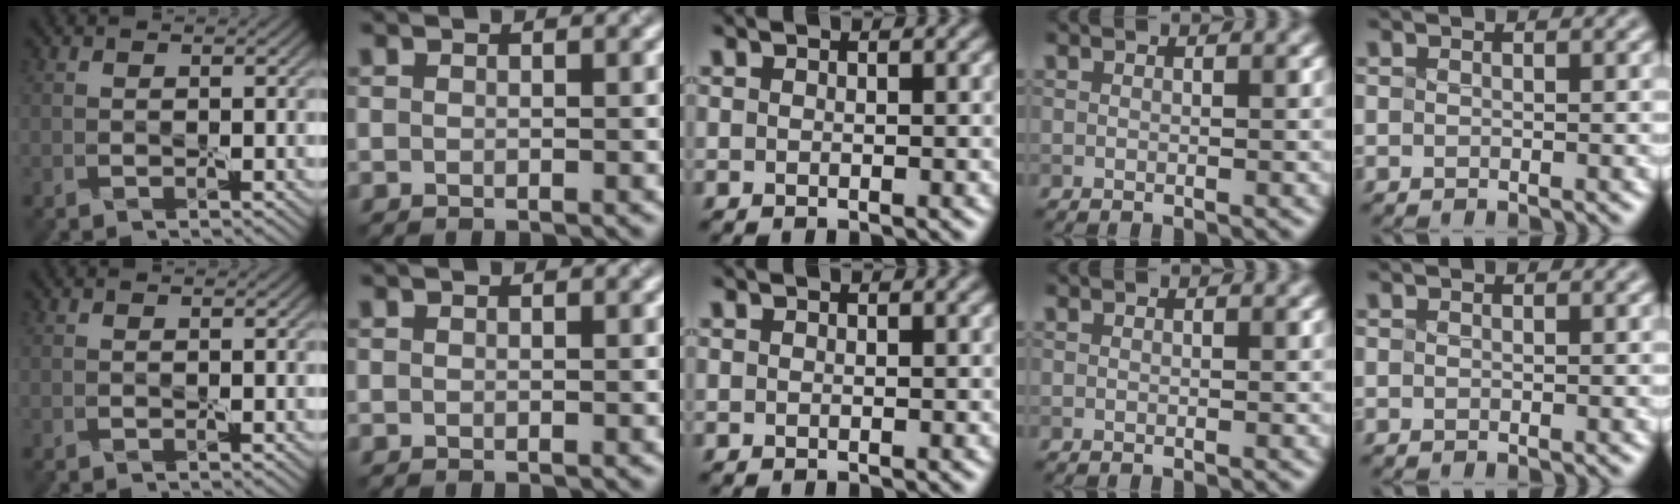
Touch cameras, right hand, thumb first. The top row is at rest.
{}